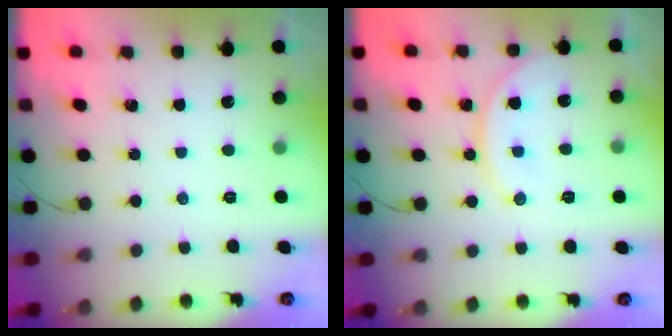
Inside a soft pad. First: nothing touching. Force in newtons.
{"total": 9.4, "press": 9.4, "slide": 0.2}